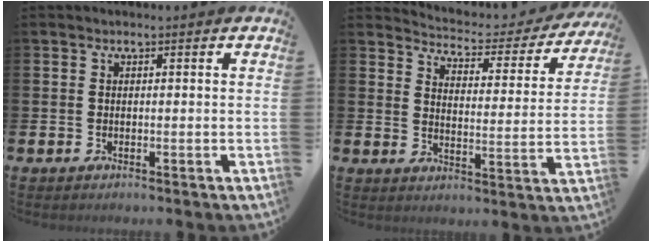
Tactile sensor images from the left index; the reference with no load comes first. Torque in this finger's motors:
{"motor_torque": [0.49, -0.71, 0.09, 0.00]}